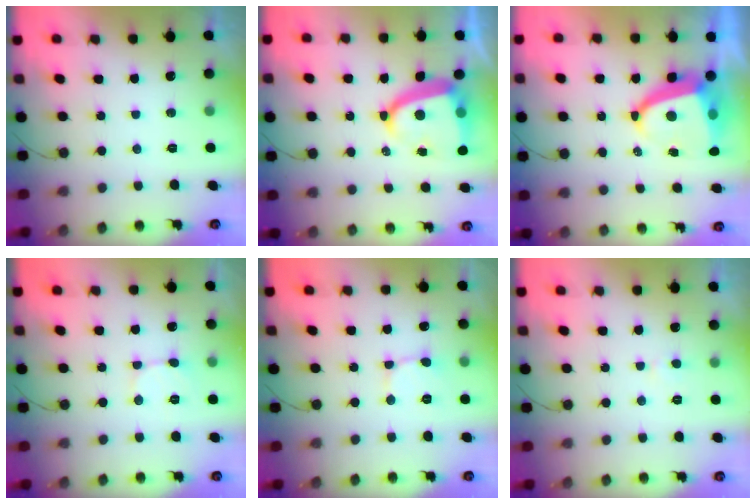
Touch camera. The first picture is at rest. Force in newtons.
{"total": 13.5, "press": 13.4, "slide": 1.8}
{"total": 9.4, "press": 9.3, "slide": 1.0}
{"total": 5.5, "press": 5.5, "slide": 0.4}
{"total": 1.6, "press": 1.6, "slide": 0.1}
{"total": 2.8, "press": 2.8, "slide": 0.3}